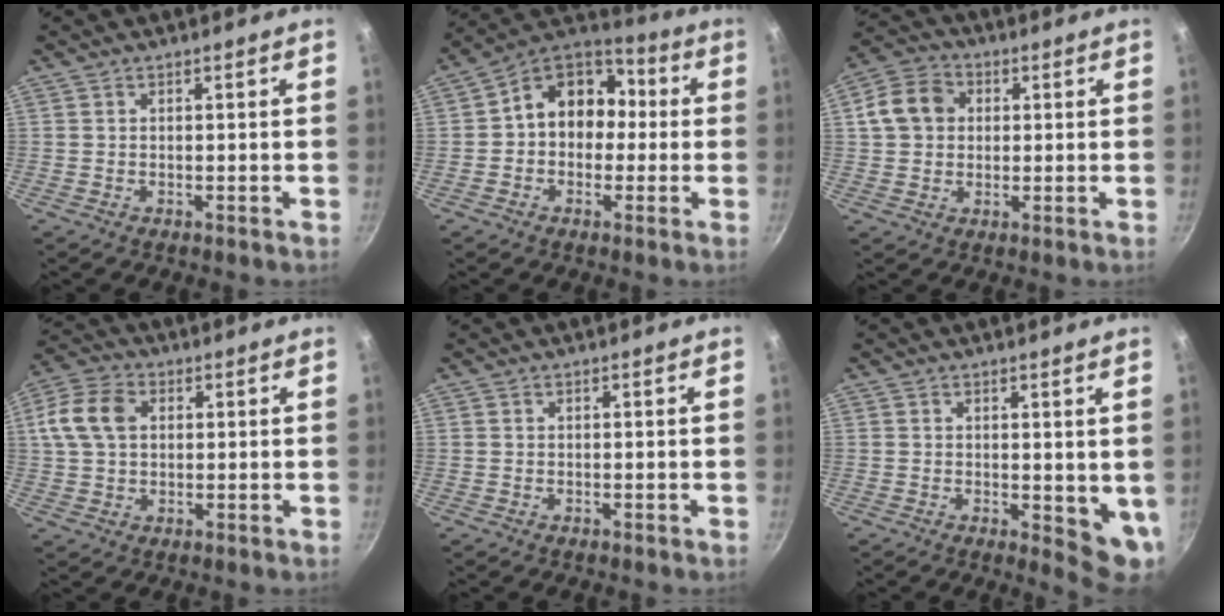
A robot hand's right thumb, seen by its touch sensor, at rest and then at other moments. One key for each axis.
{"total": 12.6, "fx": 0.1, "fy": 10.2, "fz": 7.4, "tx": -0.066, "ty": 0.044, "tz": -0.021}
{"total": 9.1, "fx": 1.5, "fy": 7.6, "fz": 4.8, "tx": -0.066, "ty": 0.015, "tz": 0.013}
{"total": 9.7, "fx": 2.1, "fy": 6.9, "fz": 6.5, "tx": -0.122, "ty": 0.013, "tz": 0.028}
{"total": 0.0}
{"total": 6.0, "fx": 1.0, "fy": 2.6, "fz": 5.4, "tx": -0.059, "ty": -0.018, "tz": 0.017}